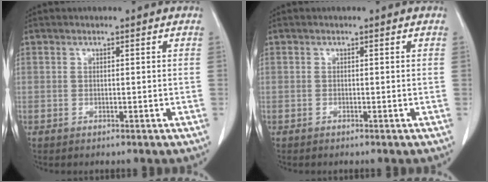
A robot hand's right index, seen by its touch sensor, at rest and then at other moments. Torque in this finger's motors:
{"motor_torque": [0.01, 0.00, -0.01, 0.00]}